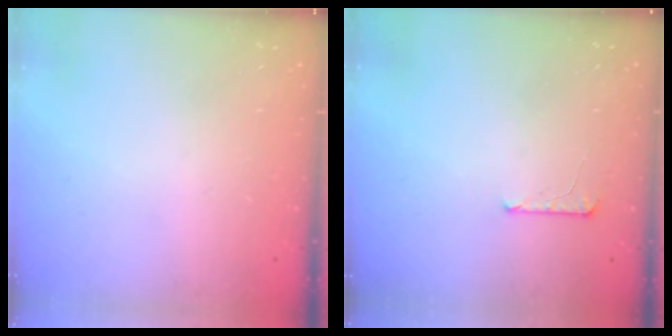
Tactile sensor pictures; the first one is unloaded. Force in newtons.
{"total": 5.3, "press": 5.2, "slide": 0.5}